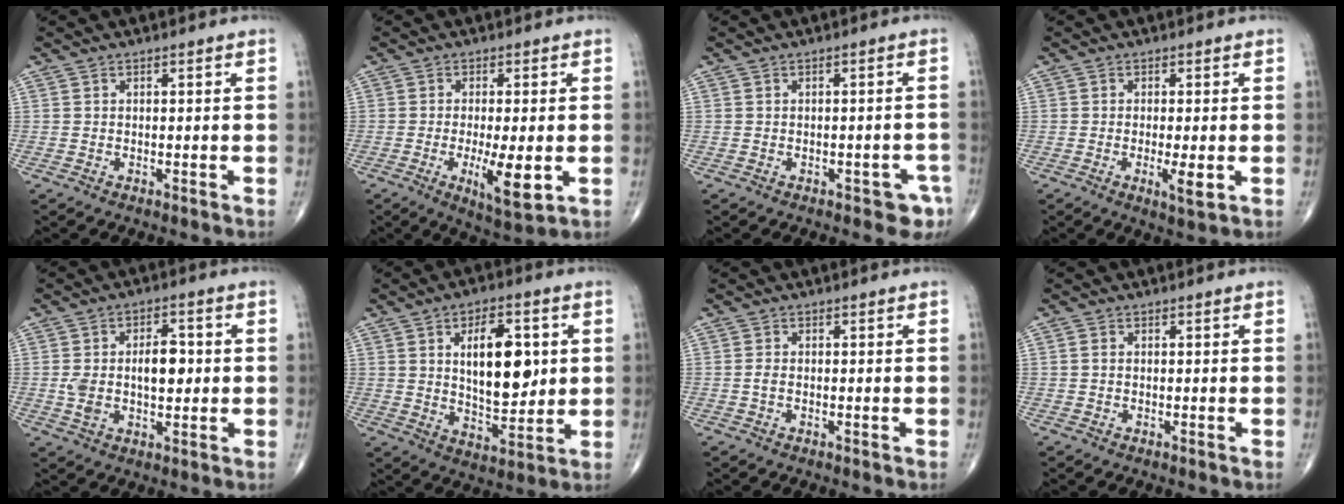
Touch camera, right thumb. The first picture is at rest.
{"total": 8.4, "force": [-1.8, 2.3, 7.9], "torque": [-0.130, -0.021, -0.025]}
{"total": 4.3, "force": [-2.4, 2.1, 2.8], "torque": [-0.018, 0.015, -0.025]}
{"total": 3.8, "force": [-0.9, 0.9, 3.6], "torque": [-0.062, -0.010, -0.015]}
{"total": 9.3, "force": [0.3, 5.2, 7.7], "torque": [-0.124, 0.016, 0.011]}
{"total": 14.2, "force": [2.9, 7.2, 11.9], "torque": [-0.154, -0.019, 0.052]}
{"total": 1.0, "force": [-0.2, 0.5, 0.8], "torque": [-0.018, 0.000, -0.005]}
{"total": 0.7, "force": [0.1, 0.5, 0.5], "torque": [-0.008, 0.002, 0.001]}